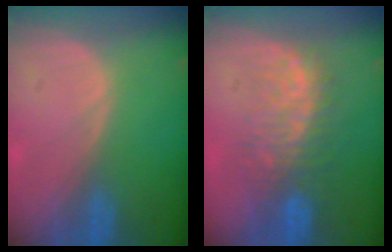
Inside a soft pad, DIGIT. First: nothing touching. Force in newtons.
{"total": 8.3, "press": 7.9, "slide": 2.5}